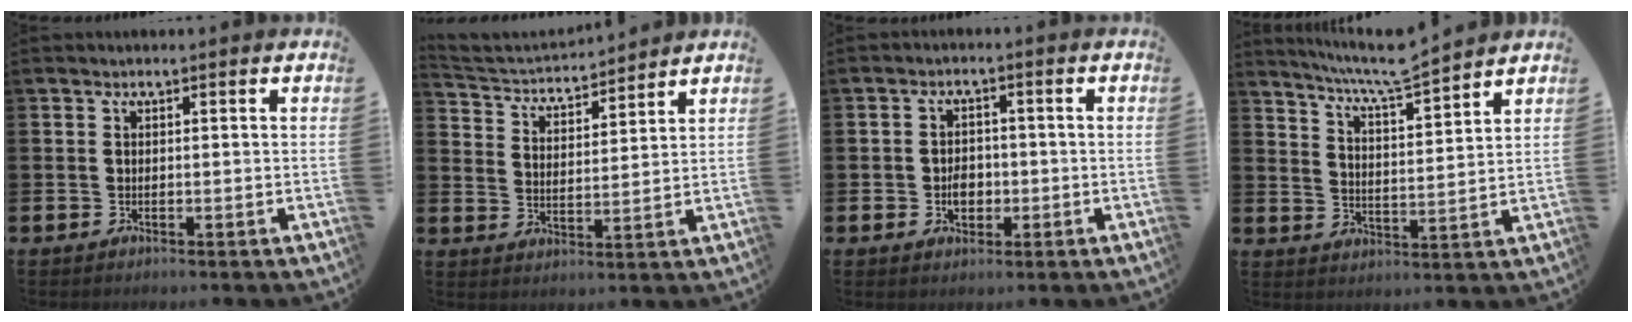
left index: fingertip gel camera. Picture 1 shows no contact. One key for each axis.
{"total": 3.8, "fx": 3.7, "fy": 1.1, "fz": 0.2, "tx": -0.025, "ty": -0.032, "tz": 0.059}
{"total": 2.9, "fx": -0.6, "fy": 2.2, "fz": 1.8, "tx": -0.020, "ty": -0.002, "tz": -0.017}
{"total": 7.3, "fx": 6.9, "fy": -0.1, "fz": 2.2, "tx": -0.066, "ty": -0.044, "tz": 0.121}